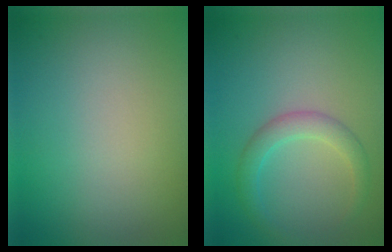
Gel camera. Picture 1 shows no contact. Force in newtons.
{"total": 2.4, "press": 2.4, "slide": 0.1}